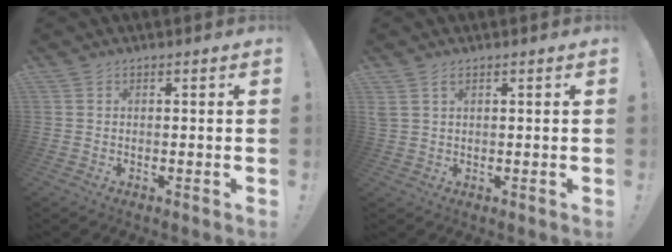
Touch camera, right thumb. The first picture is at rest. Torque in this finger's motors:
{"motor_torque": [-0.02, 0.03, 0.37, -0.05, 0.00]}